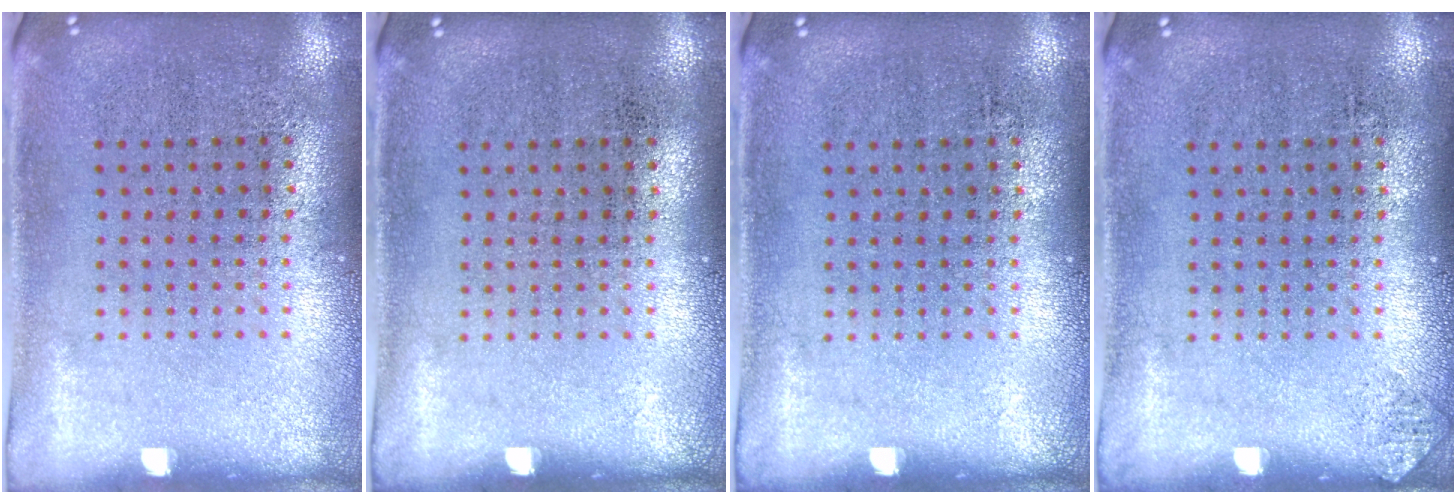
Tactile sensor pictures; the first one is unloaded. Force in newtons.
{"total": 0.0}
{"total": 0.0}
{"total": 0.5, "press": 0.5, "slide": 0.0}